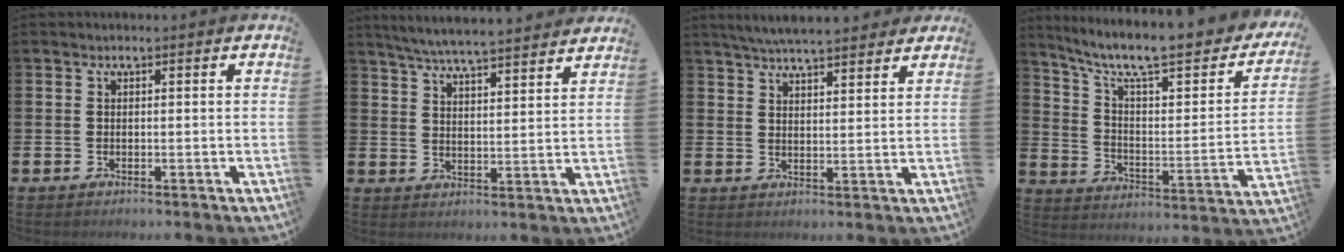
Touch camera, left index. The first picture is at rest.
{"total": 5.9, "force": [5.7, -0.1, 1.3], "torque": [-0.046, -0.035, 0.100]}
{"total": 5.7, "force": [5.4, 0.7, 1.5], "torque": [-0.037, -0.023, 0.098]}
{"total": 9.1, "force": [7.1, 2.1, 5.3], "torque": [-0.117, -0.060, 0.109]}